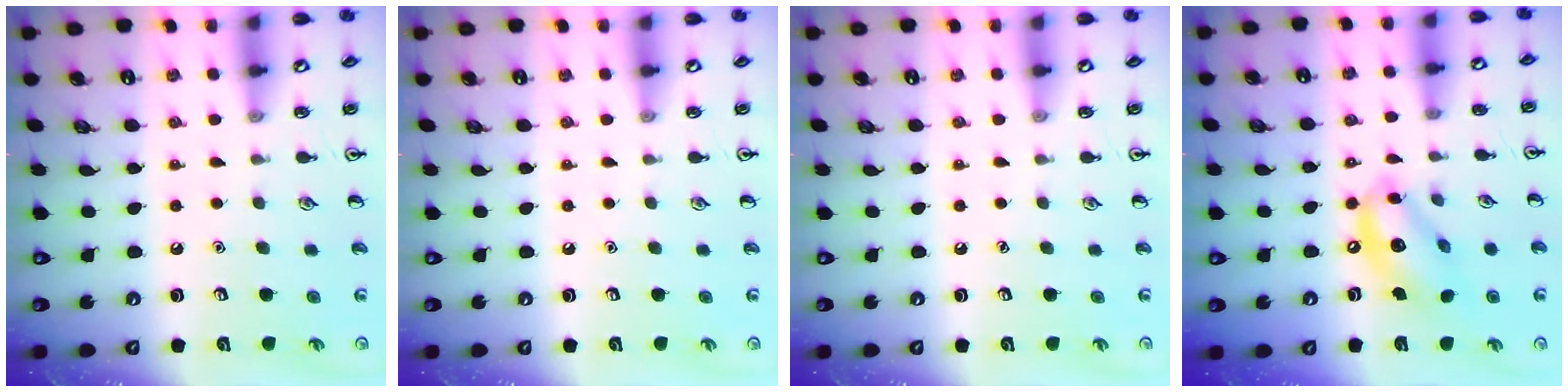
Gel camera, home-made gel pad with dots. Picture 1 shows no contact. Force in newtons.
{"total": 0.0}
{"total": 0.0}
{"total": 12.7, "press": 12.1, "slide": 3.8}